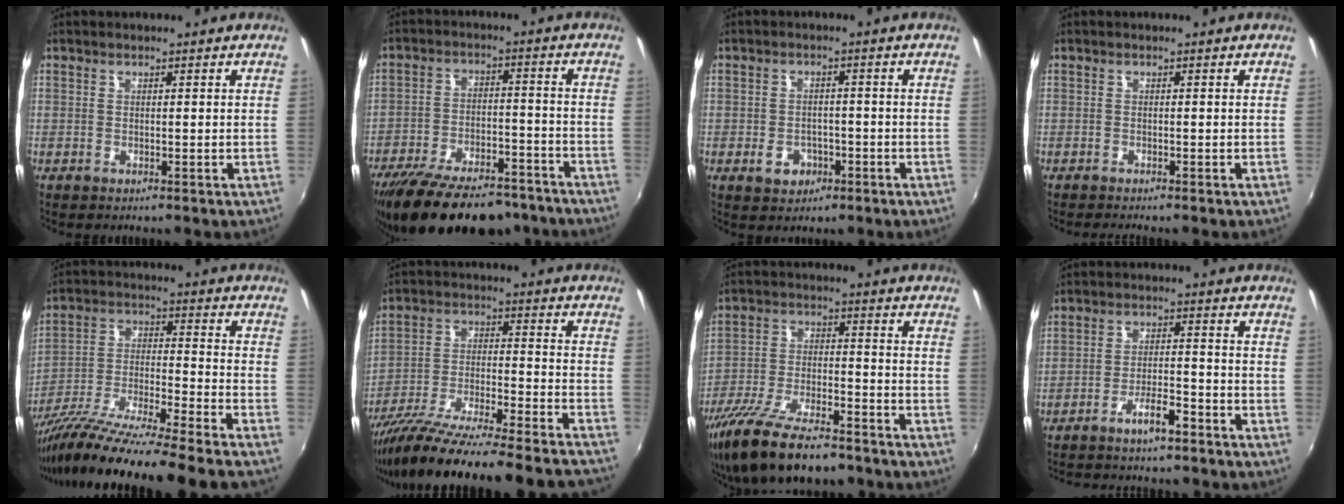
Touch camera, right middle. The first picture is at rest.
{"total": 22.0, "force": [-18.0, 7.6, 10.2], "torque": [-0.198, -0.014, -0.254]}
{"total": 4.5, "force": [-2.0, 3.4, 2.2], "torque": [-0.047, 0.004, -0.022]}
{"total": 1.1, "force": [-1.1, -0.1, 0.3], "torque": [-0.004, -0.010, -0.019]}
{"total": 21.5, "force": [-18.0, -2.0, 11.6], "torque": [-0.192, -0.053, -0.300]}
{"total": 29.2, "force": [-26.0, 0.4, 13.3], "torque": [-0.223, -0.079, -0.390]}
{"total": 17.7, "force": [-13.9, 4.8, 9.8], "torque": [-0.202, -0.040, -0.239]}
{"total": 6.3, "force": [-5.3, 1.1, 3.2], "torque": [-0.072, 0.010, -0.084]}